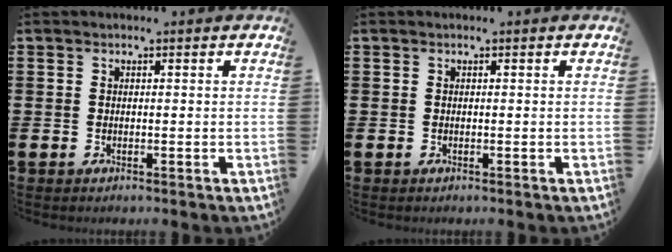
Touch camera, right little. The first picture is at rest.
{"total": 0.0}